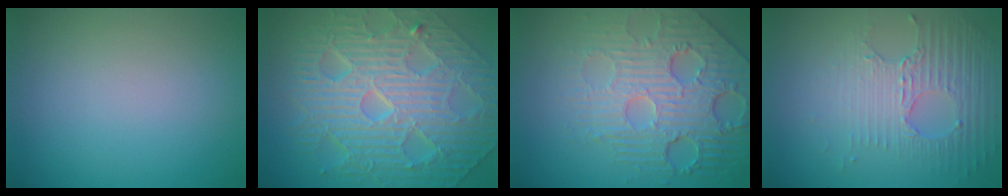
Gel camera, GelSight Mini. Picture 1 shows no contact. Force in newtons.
{"total": 11.7, "press": 7.6, "slide": 8.8}
{"total": 7.6, "press": 5.6, "slide": 5.2}
{"total": 5.2, "press": 3.3, "slide": 4.1}